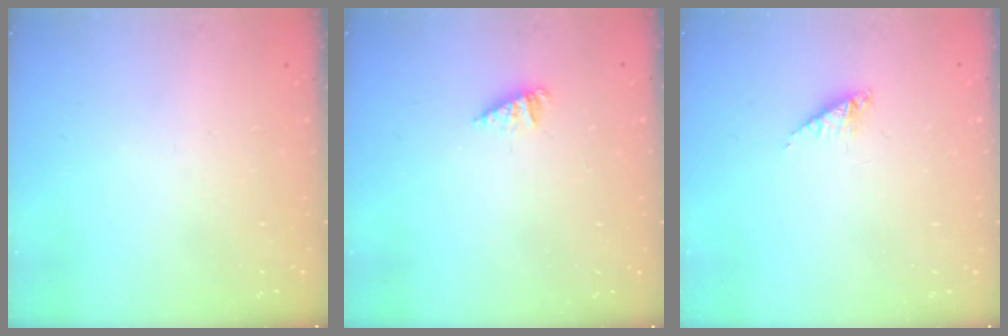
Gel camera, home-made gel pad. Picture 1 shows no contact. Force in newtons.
{"total": 1.5, "press": 1.5, "slide": 0.2}
{"total": 4.2, "press": 4.2, "slide": 0.5}